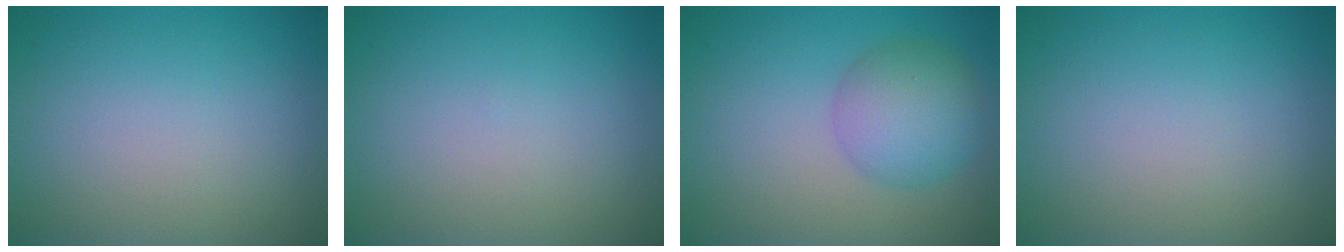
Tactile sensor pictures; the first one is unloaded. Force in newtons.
{"total": 0.0}
{"total": 4.8, "press": 4.8, "slide": 0.1}
{"total": 0.0}